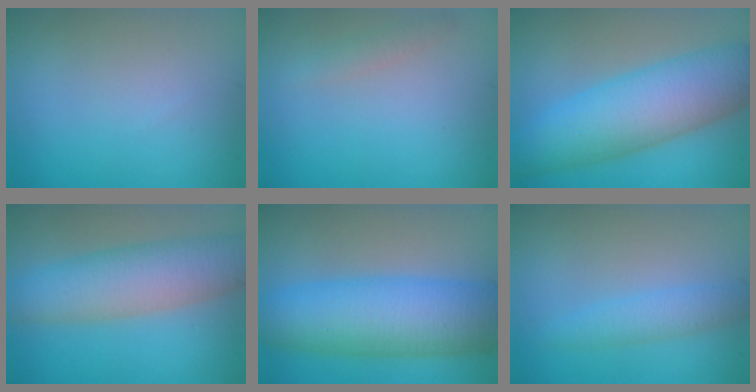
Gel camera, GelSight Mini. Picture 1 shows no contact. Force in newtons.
{"total": 1.1, "press": 1.1, "slide": 0.1}
{"total": 9.3, "press": 9.3, "slide": 0.3}
{"total": 7.3, "press": 7.3, "slide": 0.2}
{"total": 10.1, "press": 10.1, "slide": 0.1}
{"total": 2.3, "press": 2.3, "slide": 0.1}